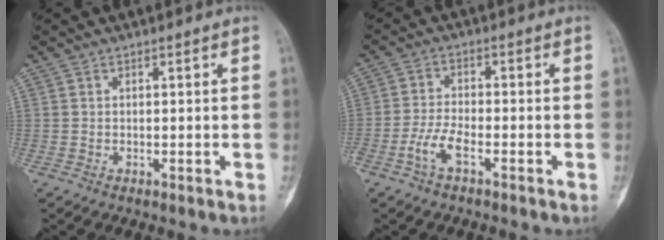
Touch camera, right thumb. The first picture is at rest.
{"total": 4.7, "force": [-2.5, 1.6, 3.6], "torque": [-0.083, 0.016, -0.051]}